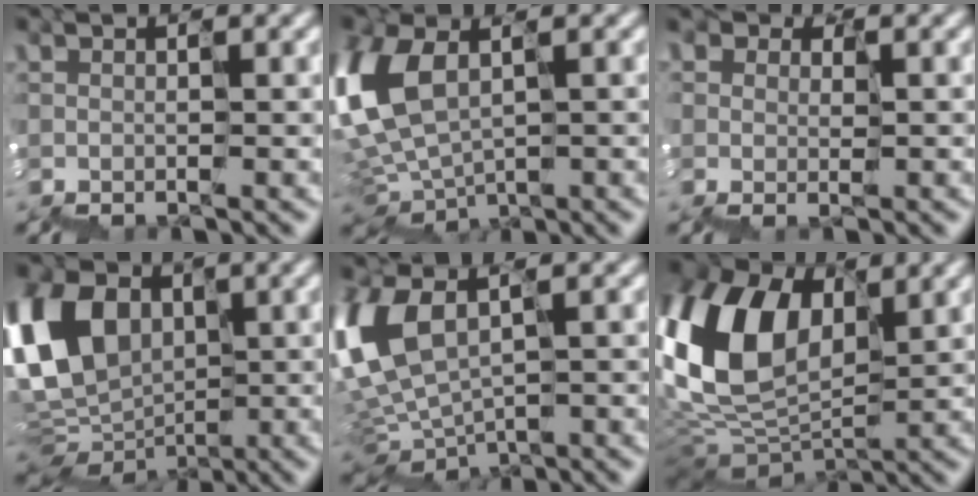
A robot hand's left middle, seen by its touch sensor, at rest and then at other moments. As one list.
[{"total": 7.6, "force": [1.6, 4.6, 5.8], "torque": [-0.190, 0.005, 0.037]}, {"total": 1.7, "force": [0.4, 1.3, 0.9], "torque": [-0.035, 0.002, 0.006]}, {"total": 7.8, "force": [1.5, 5.8, 5.0], "torque": [-0.147, 0.006, 0.027]}, {"total": 7.0, "force": [2.0, 4.1, 5.3], "torque": [-0.173, 0.003, 0.047]}, {"total": 9.6, "force": [3.4, 6.6, 6.1], "torque": [-0.181, 0.023, 0.059]}]